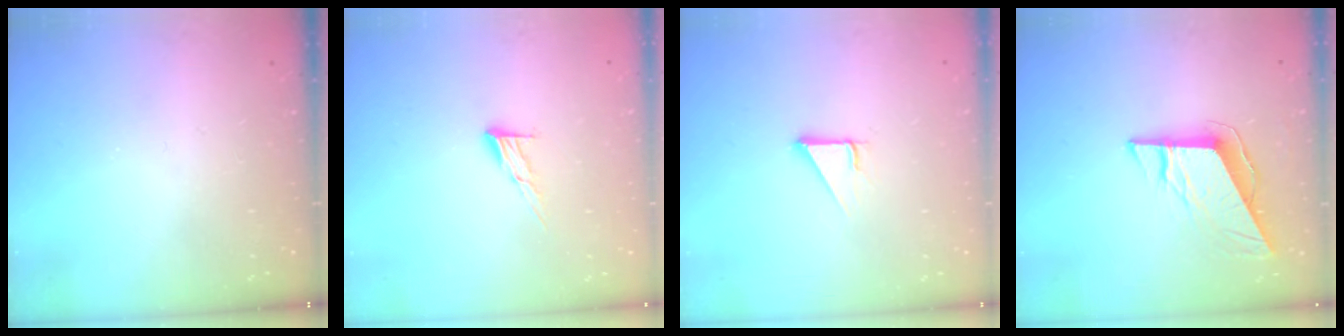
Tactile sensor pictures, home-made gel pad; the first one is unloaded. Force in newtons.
{"total": 7.2, "press": 7.2, "slide": 0.4}
{"total": 3.0, "press": 3.0, "slide": 0.1}
{"total": 9.5, "press": 9.4, "slide": 1.7}